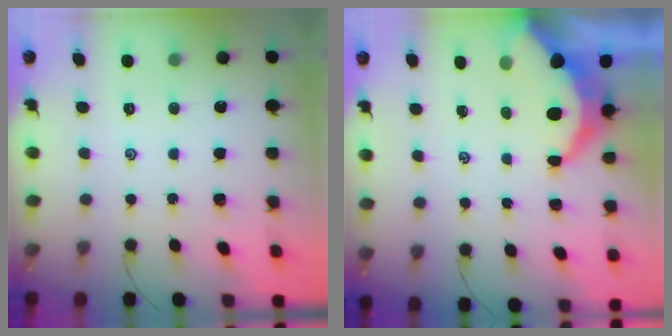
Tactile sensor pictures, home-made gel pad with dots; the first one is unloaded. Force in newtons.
{"total": 6.8, "press": 6.8, "slide": 0.8}